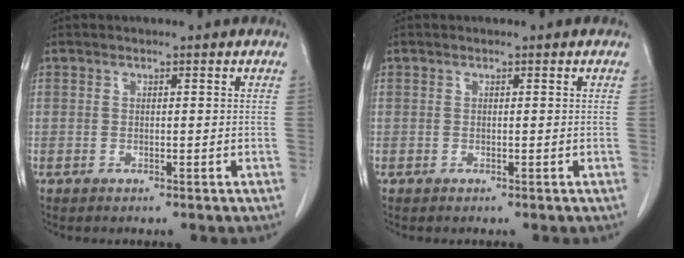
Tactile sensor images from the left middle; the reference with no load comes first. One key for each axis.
{"total": 0.0}